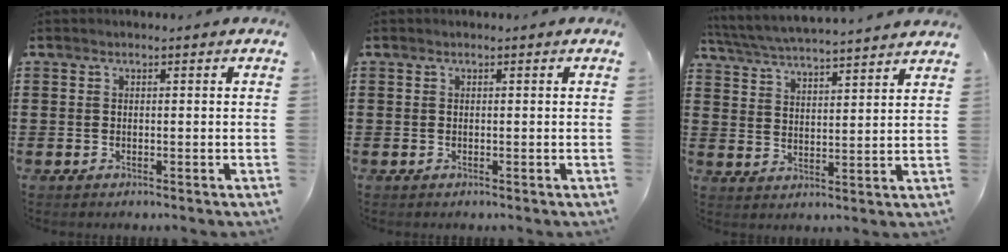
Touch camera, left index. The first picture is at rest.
{"total": 0.0}
{"total": 4.9, "force": [4.8, -0.5, 1.0], "torque": [-0.044, -0.032, 0.080]}